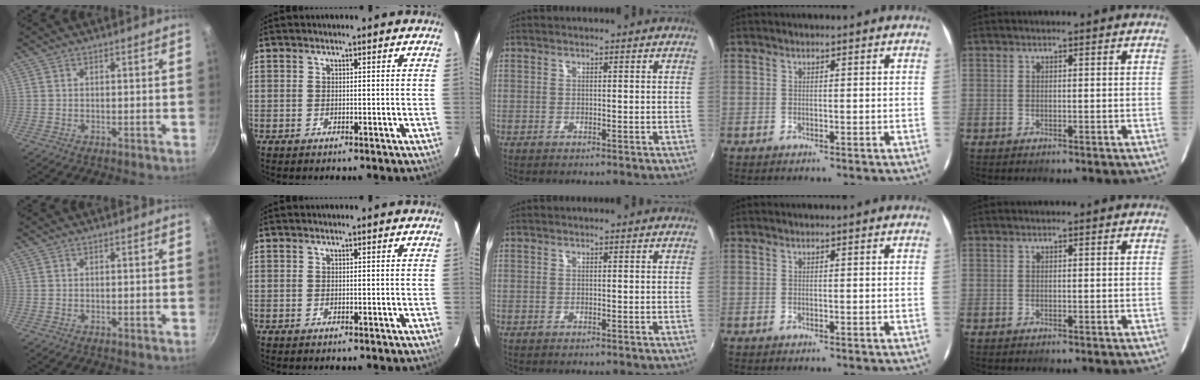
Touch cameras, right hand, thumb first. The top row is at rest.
{}